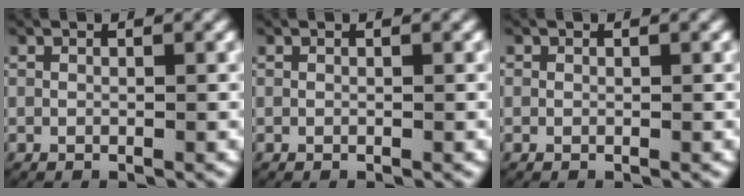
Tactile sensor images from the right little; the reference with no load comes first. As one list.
[{"total": 0.0}, {"total": 0.0}]